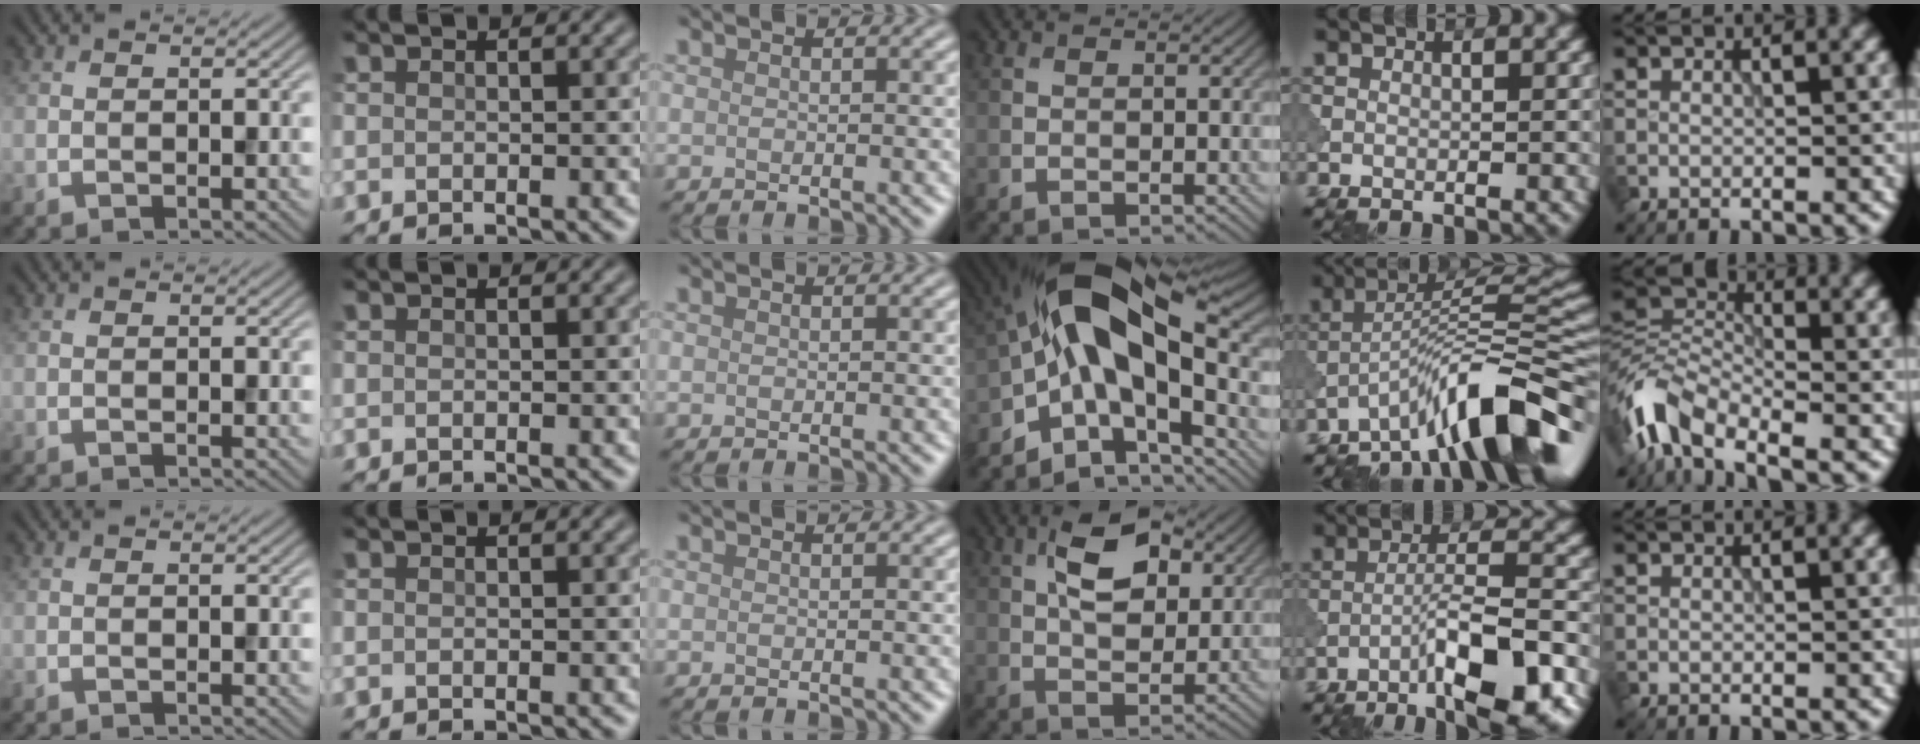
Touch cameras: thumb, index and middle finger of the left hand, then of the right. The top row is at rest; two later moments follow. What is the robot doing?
{"motion": "shake", "object": "bell"}